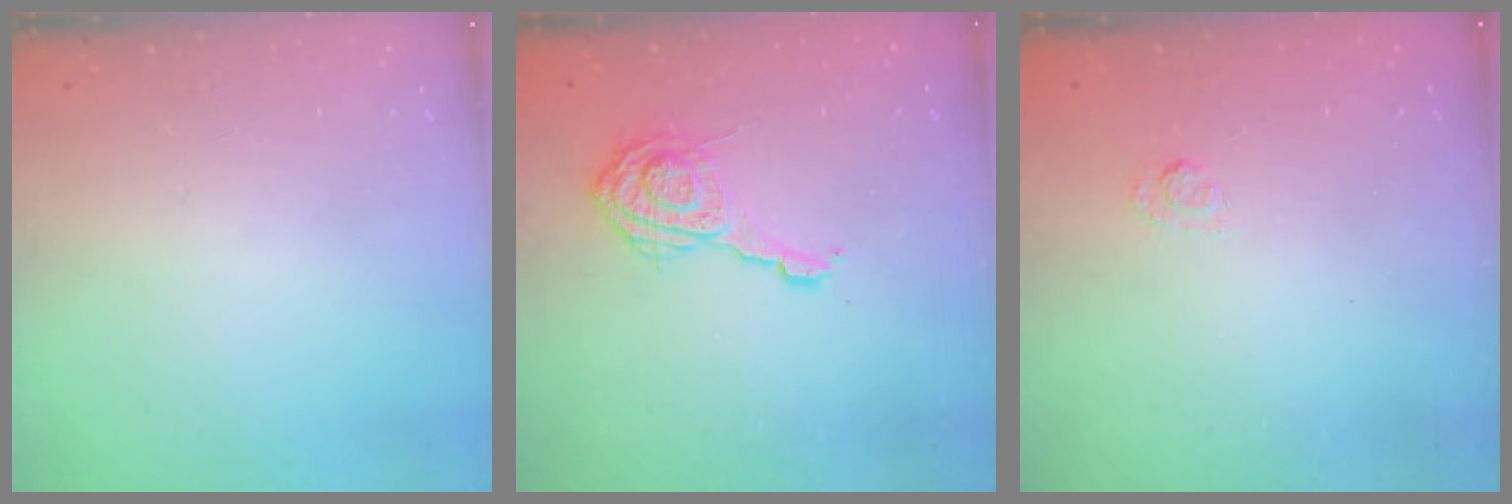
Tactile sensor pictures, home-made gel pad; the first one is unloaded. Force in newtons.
{"total": 11.2, "press": 11.2, "slide": 1.3}
{"total": 2.7, "press": 2.3, "slide": 1.5}